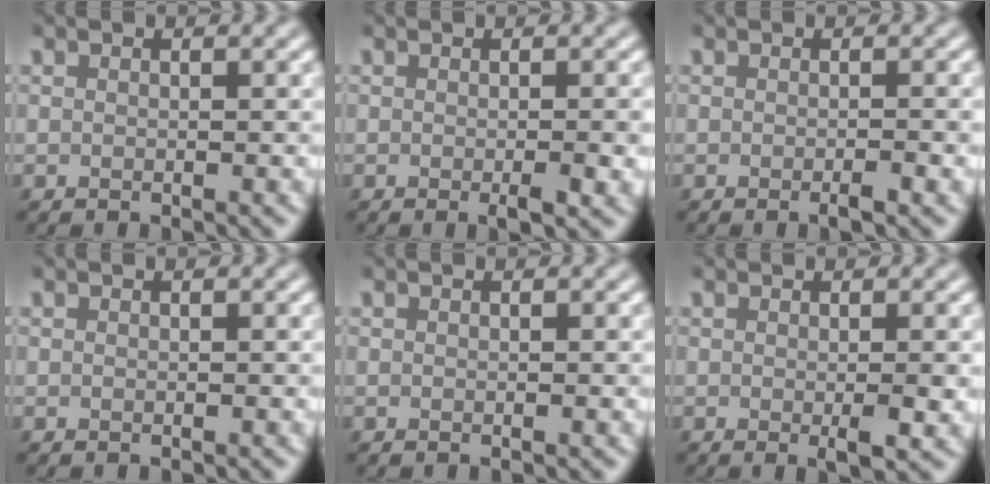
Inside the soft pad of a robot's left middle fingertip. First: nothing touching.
{"total": 2.5, "force": [-0.5, 0.4, 2.4], "torque": [-0.030, -0.003, -0.006]}
{"total": 1.3, "force": [-0.5, 0.1, 1.2], "torque": [-0.016, -0.003, -0.011]}
{"total": 0.0}
{"total": 0.0}
{"total": 2.3, "force": [-0.2, 0.4, 2.3], "torque": [-0.030, -0.007, -0.003]}